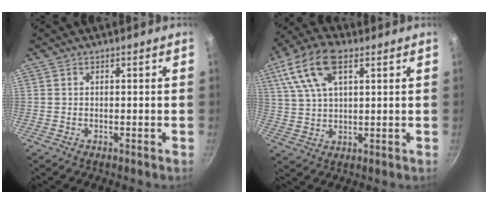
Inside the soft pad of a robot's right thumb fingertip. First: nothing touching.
{"total": 13.0, "force": [5.5, 6.4, 9.9], "torque": [-0.193, 0.007, 0.101]}